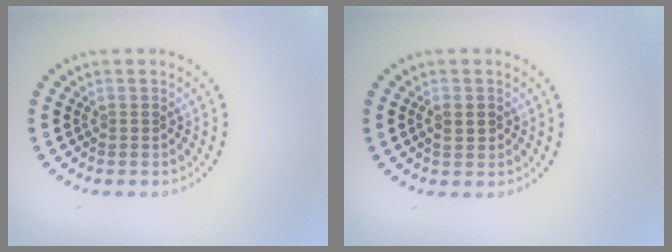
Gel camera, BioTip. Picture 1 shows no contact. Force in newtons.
{"total": 1.1, "press": 1.1, "slide": 0.2}